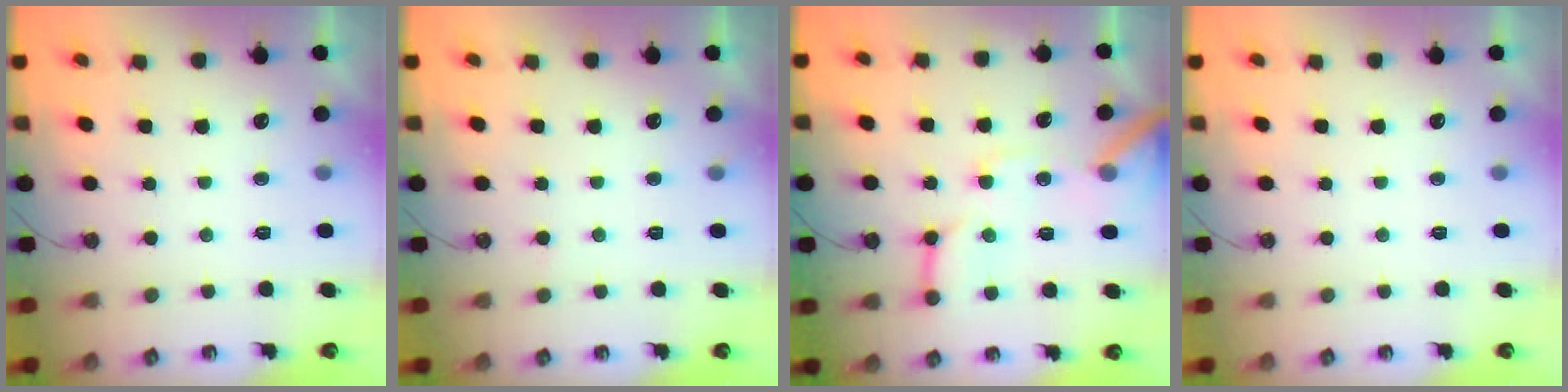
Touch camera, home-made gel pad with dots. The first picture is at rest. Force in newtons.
{"total": 4.0, "press": 4.0, "slide": 0.3}
{"total": 15.1, "press": 15.0, "slide": 1.7}
{"total": 0.0}